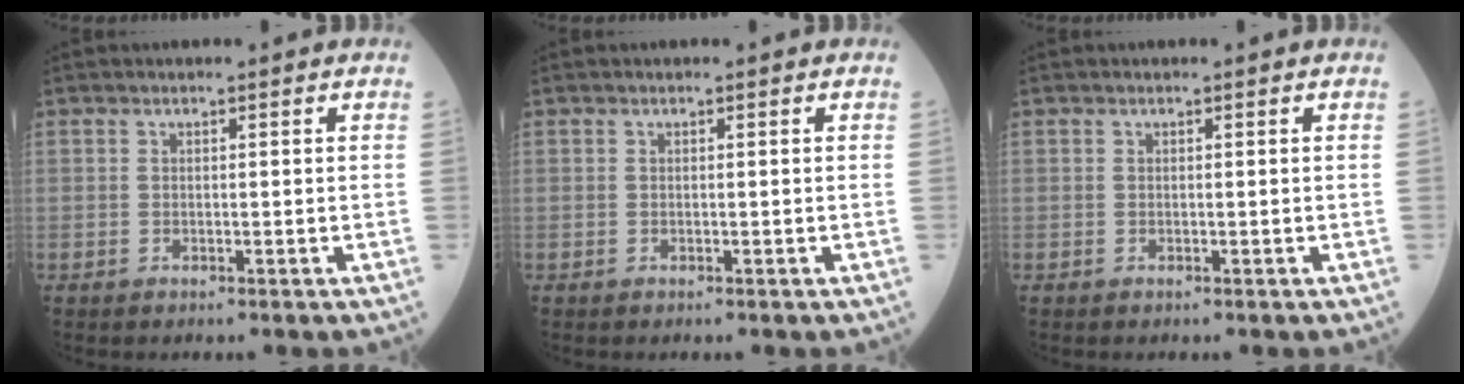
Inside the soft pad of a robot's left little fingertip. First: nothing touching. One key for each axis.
{"total": 0.0}
{"total": 0.0}